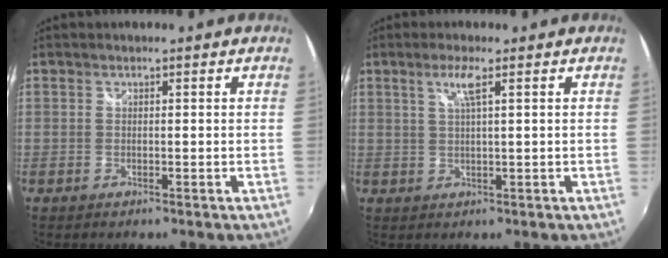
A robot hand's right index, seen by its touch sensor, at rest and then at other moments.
{"total": 3.2, "force": [1.5, -0.2, 2.9], "torque": [-0.057, -0.001, 0.030]}